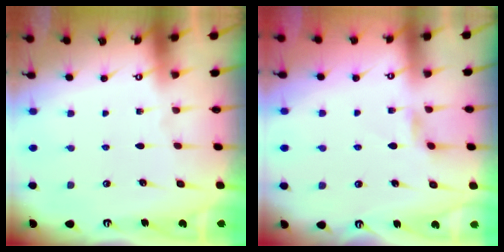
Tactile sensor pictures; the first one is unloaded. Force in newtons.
{"total": 2.8, "press": 2.7, "slide": 0.5}